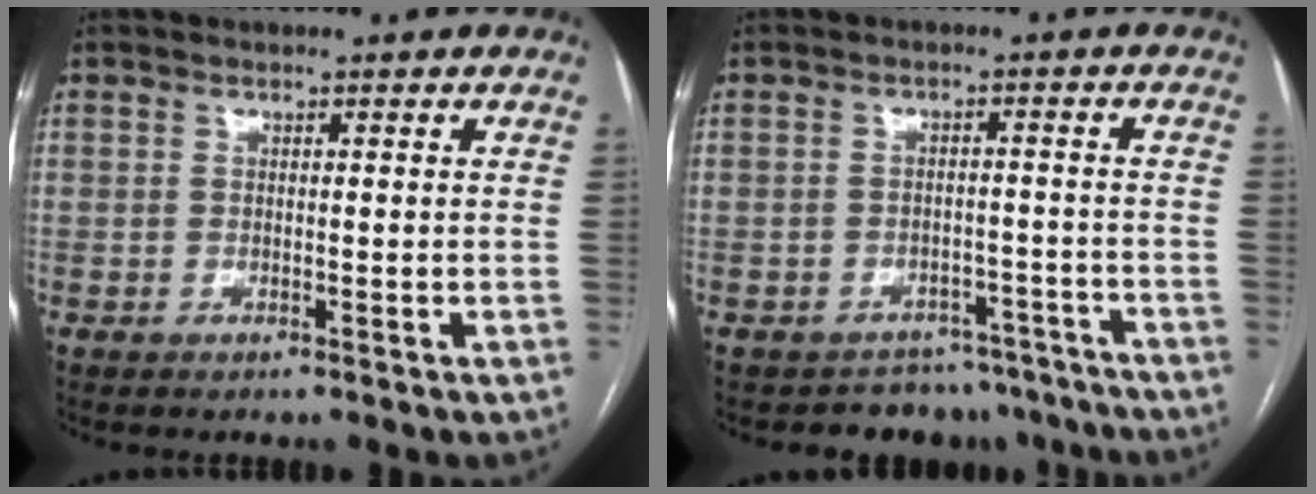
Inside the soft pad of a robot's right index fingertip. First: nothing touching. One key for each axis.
{"total": 9.2, "fx": -8.1, "fy": 4.3, "fz": -0.3, "tx": 0.025, "ty": 0.033, "tz": -0.089}